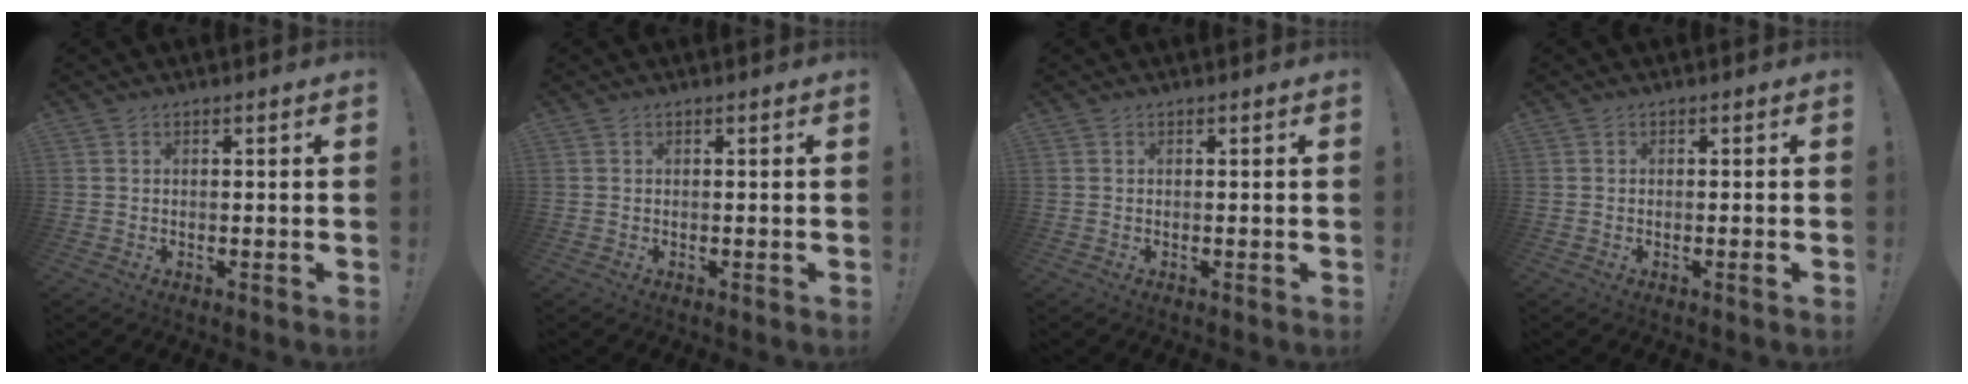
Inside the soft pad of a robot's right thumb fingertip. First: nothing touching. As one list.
[{"total": 0.0}, {"total": 0.0}, {"total": 1.4, "force": [-0.5, -0.2, 1.3], "torque": [-0.030, 0.003, -0.008]}]